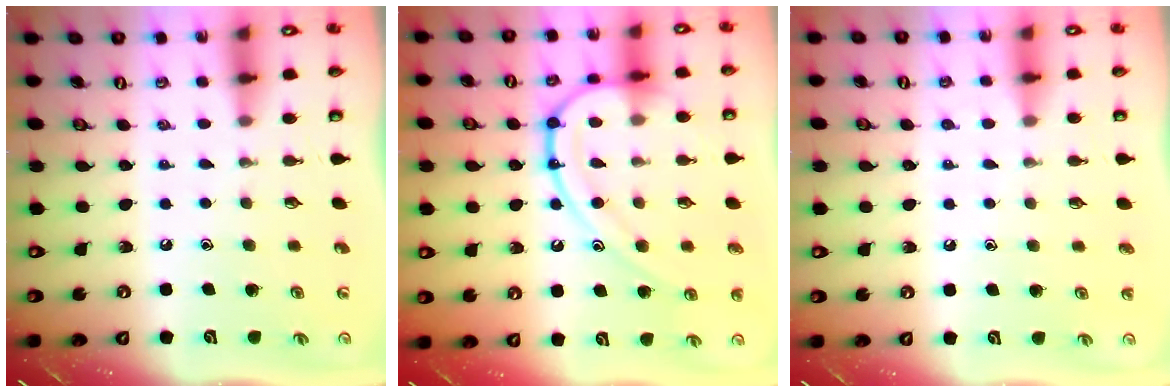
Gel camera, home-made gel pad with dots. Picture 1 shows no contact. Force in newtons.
{"total": 15.4, "press": 15.3, "slide": 1.4}
{"total": 2.6, "press": 2.6, "slide": 0.3}